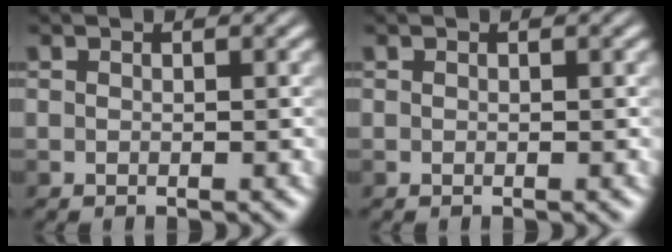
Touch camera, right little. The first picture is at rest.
{"total": 0.0}